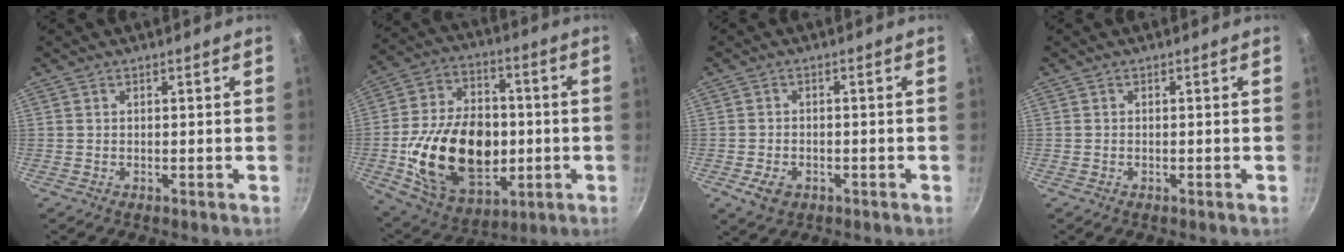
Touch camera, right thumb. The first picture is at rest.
{"total": 24.5, "force": [-2.9, 16.9, 17.5], "torque": [-0.278, 0.021, -0.037]}
{"total": 4.5, "force": [-1.9, 3.1, 2.7], "torque": [-0.048, 0.009, -0.027]}
{"total": 0.0}